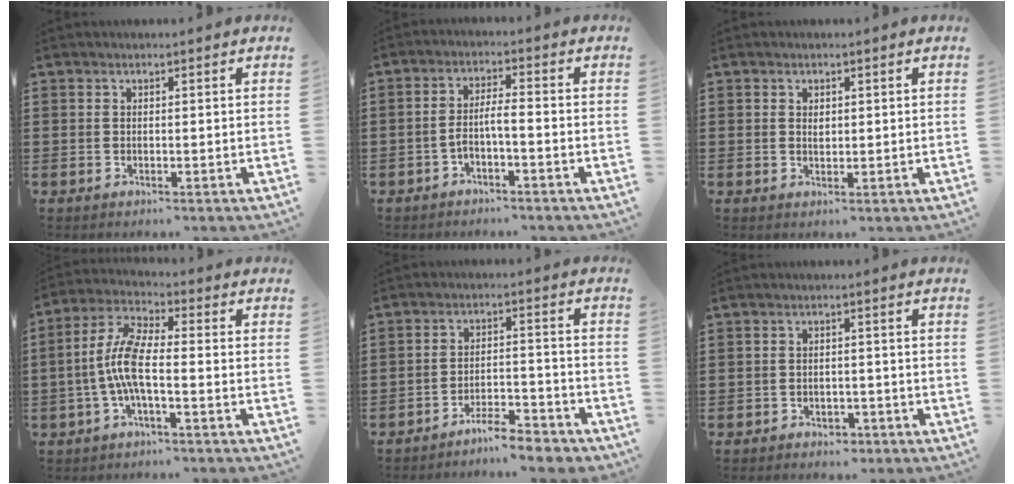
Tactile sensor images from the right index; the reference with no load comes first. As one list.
[{"total": 3.6, "force": [-2.1, 0.5, 2.9], "torque": [-0.068, 0.001, -0.047]}, {"total": 1.2, "force": [0.4, 0.8, 0.8], "torque": [-0.018, 0.005, 0.006]}, {"total": 7.8, "force": [-1.8, 2.1, 7.3], "torque": [-0.169, -0.010, -0.041]}, {"total": 5.3, "force": [-5.0, 0.4, 1.6], "torque": [-0.028, 0.007, -0.098]}, {"total": 1.7, "force": [-1.5, 0.8, 0.0], "torque": [-0.007, 0.003, -0.035]}]